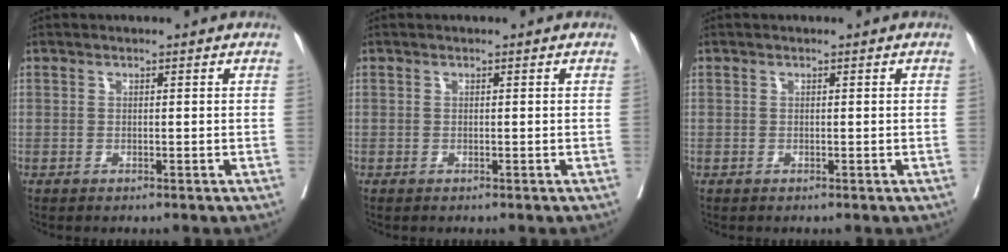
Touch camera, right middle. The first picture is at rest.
{"total": 0.0}
{"total": 0.0}